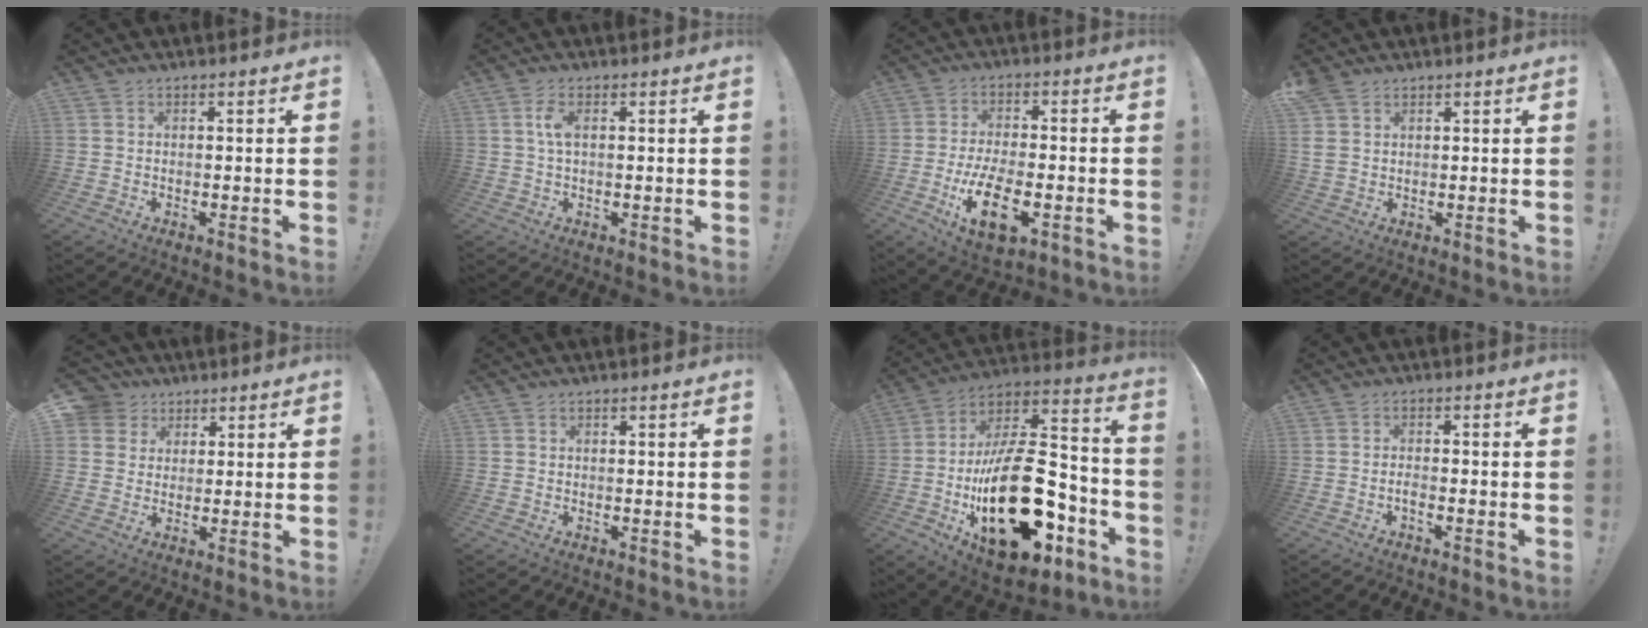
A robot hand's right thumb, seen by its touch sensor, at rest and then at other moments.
{"total": 4.1, "force": [0.6, 1.6, 3.8], "torque": [-0.066, 0.003, 0.009]}
{"total": 13.3, "force": [-4.8, 5.9, 10.9], "torque": [-0.198, 0.000, -0.082]}
{"total": 4.1, "force": [2.4, 2.8, 1.9], "torque": [-0.032, -0.004, 0.049]}
{"total": 6.5, "force": [2.9, 5.7, 1.2], "torque": [-0.019, -0.014, 0.058]}
{"total": 0.0}
{"total": 32.0, "force": [-8.8, 16.4, 26.0], "torque": [-0.450, 0.048, -0.127]}
{"total": 1.7, "force": [-1.2, 0.3, 1.2], "torque": [-0.020, 0.001, -0.022]}